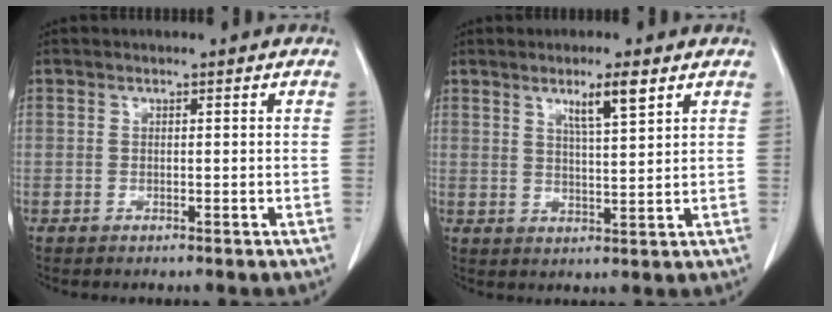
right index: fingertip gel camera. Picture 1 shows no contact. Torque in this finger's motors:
{"motor_torque": [0.42, 0.42, 0.14, 0.07]}